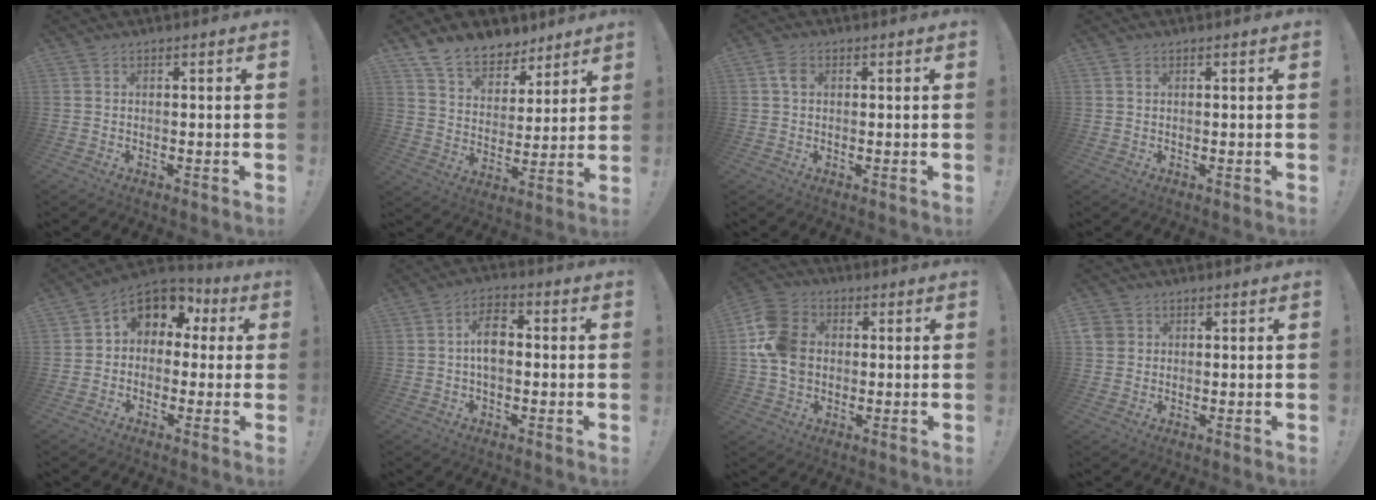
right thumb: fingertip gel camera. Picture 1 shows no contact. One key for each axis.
{"total": 11.8, "fx": 9.3, "fy": 6.4, "fz": 3.4, "tx": -0.068, "ty": -0.066, "tz": 0.178}
{"total": 3.4, "fx": 0.8, "fy": 2.2, "fz": 2.4, "tx": -0.040, "ty": 0.004, "tz": 0.015}
{"total": 0.7, "fx": 0.4, "fy": 0.5, "fz": 0.3, "tx": 0.001, "ty": -0.002, "tz": 0.006}
{"total": 8.8, "fx": 2.7, "fy": 7.0, "fz": 4.7, "tx": -0.072, "ty": -0.011, "tz": 0.057}
{"total": 8.0, "fx": 0.2, "fy": 4.8, "fz": 6.3, "tx": -0.106, "ty": 0.011, "tz": 0.005}
{"total": 13.1, "fx": 0.6, "fy": 10.6, "fz": 7.7, "tx": -0.148, "ty": 0.008, "tz": 0.015}
{"total": 3.4, "fx": 1.1, "fy": 3.0, "fz": 1.0, "tx": -0.017, "ty": 0.003, "tz": 0.023}